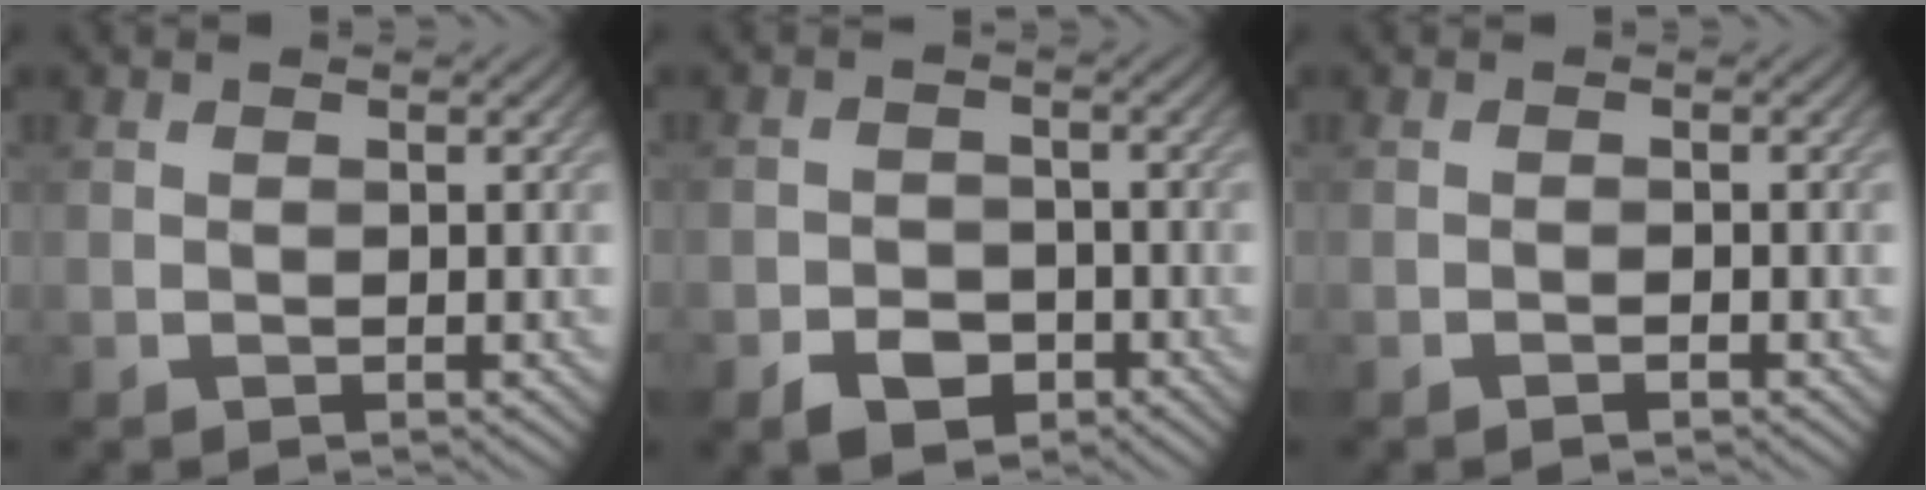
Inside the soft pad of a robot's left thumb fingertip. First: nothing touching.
{"total": 3.7, "force": [-2.0, 2.6, 1.7], "torque": [-0.027, -0.005, -0.043]}
{"total": 0.7, "force": [-0.5, 0.1, 0.5], "torque": [-0.007, 0.001, -0.009]}